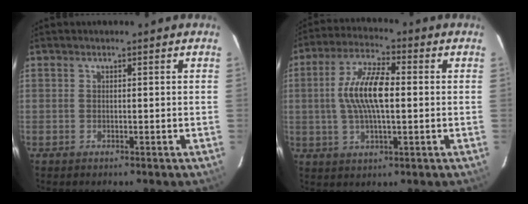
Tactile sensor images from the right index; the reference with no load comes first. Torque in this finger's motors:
{"motor_torque": [1.33, -0.34, 0.93, 0.21]}